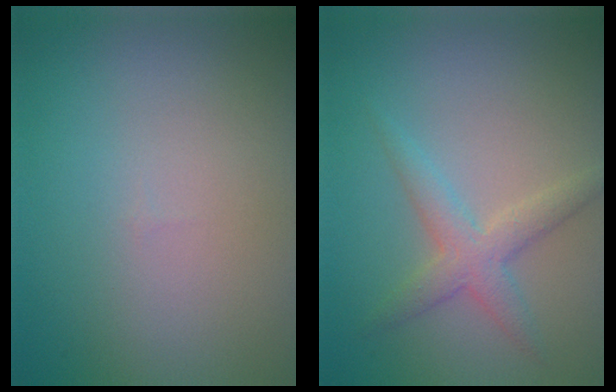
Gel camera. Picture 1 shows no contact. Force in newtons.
{"total": 2.8, "press": 2.8, "slide": 0.0}